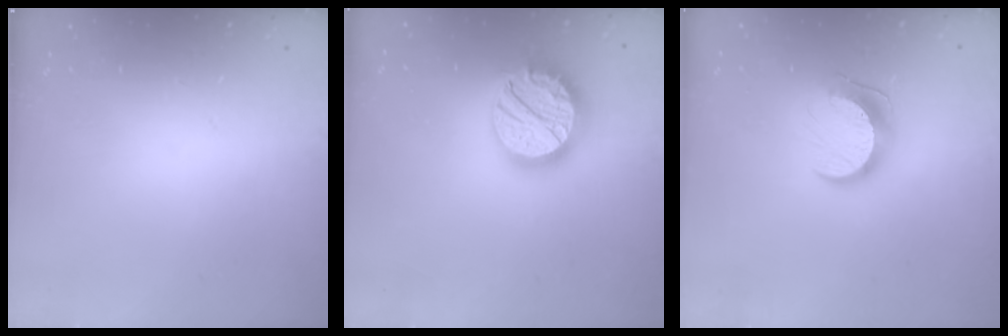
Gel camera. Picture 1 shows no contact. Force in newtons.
{"total": 19.0, "press": 18.9, "slide": 1.4}
{"total": 10.6, "press": 10.6, "slide": 0.5}